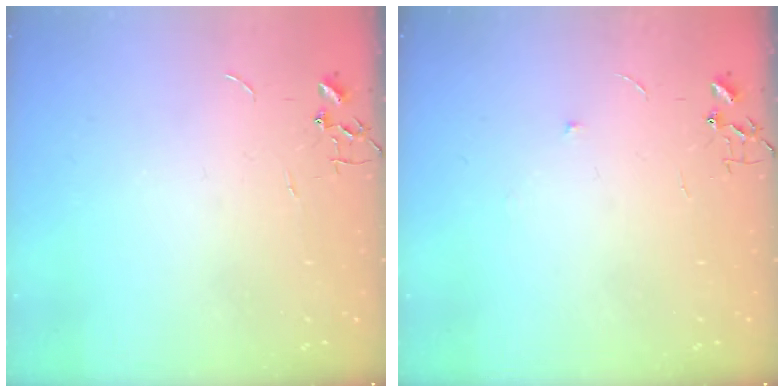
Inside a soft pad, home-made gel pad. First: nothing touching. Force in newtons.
{"total": 3.7, "press": 3.6, "slide": 0.6}